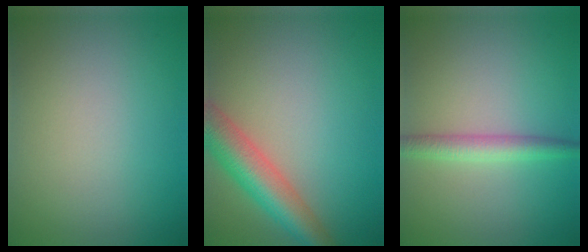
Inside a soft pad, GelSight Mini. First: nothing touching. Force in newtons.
{"total": 5.8, "press": 5.8, "slide": 0.4}
{"total": 2.6, "press": 2.6, "slide": 0.1}